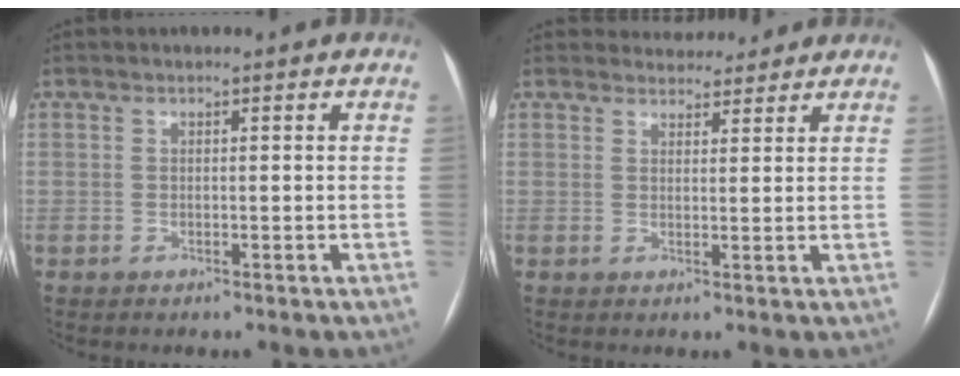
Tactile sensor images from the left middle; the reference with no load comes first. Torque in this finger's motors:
{"motor_torque": [-0.04, -0.09, -0.03, -0.01]}